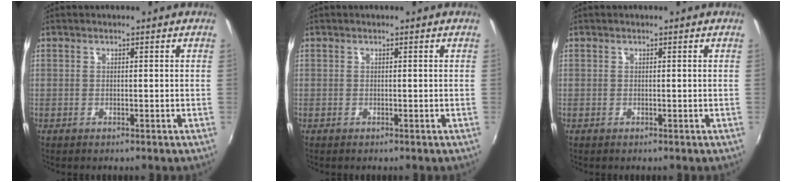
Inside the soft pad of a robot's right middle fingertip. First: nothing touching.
{"total": 0.0}
{"total": 0.0}